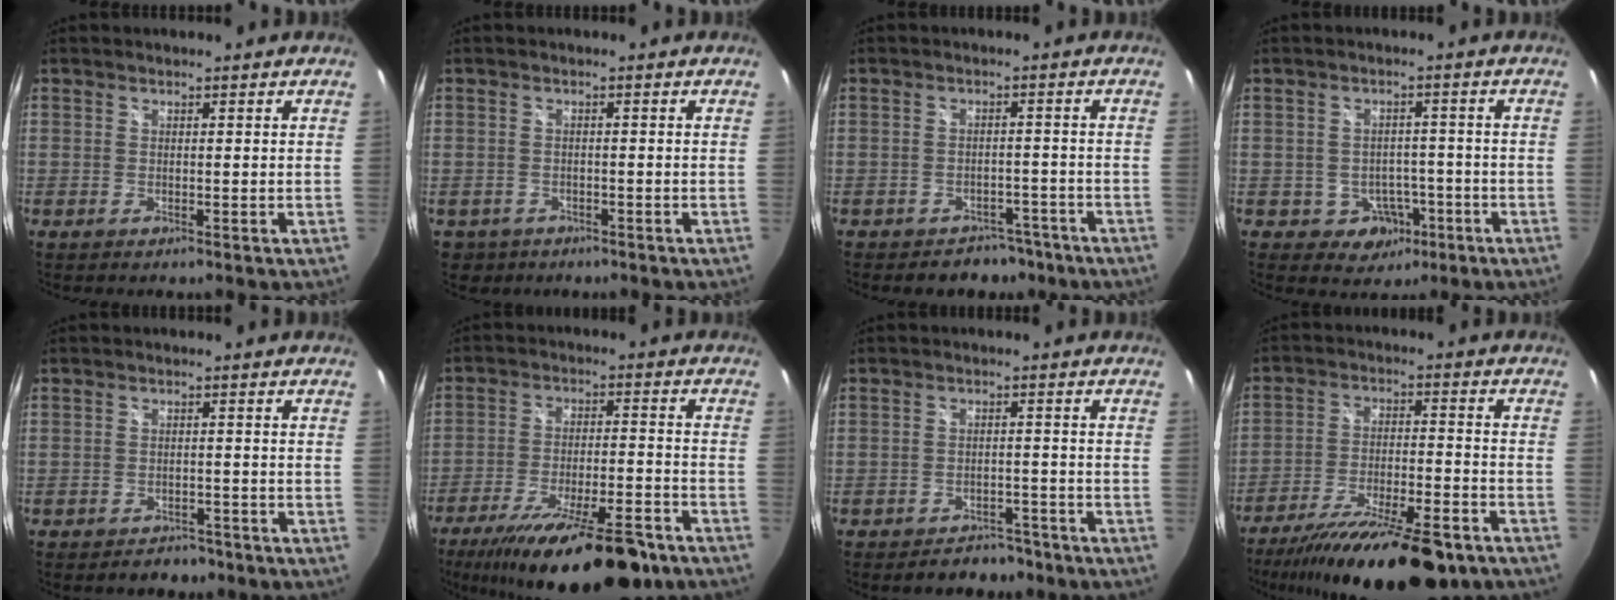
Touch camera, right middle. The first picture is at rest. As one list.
[{"total": 3.8, "force": [-1.8, 3.1, 1.2], "torque": [-0.036, -0.008, -0.021]}, {"total": 5.0, "force": [-4.1, 2.9, 0.3], "torque": [-0.004, 0.020, -0.049]}, {"total": 4.6, "force": [-2.2, 3.9, 1.2], "torque": [-0.031, 0.012, -0.016]}, {"total": 3.9, "force": [-3.4, 1.7, 0.7], "torque": [-0.017, 0.000, -0.047]}, {"total": 21.6, "force": [-16.3, 4.9, 13.4], "torque": [-0.229, -0.045, -0.244]}, {"total": 5.7, "force": [-4.9, 2.5, 1.3], "torque": [-0.027, 0.010, -0.062]}, {"total": 22.2, "force": [-17.1, 5.2, 13.1], "torque": [-0.230, -0.045, -0.260]}]